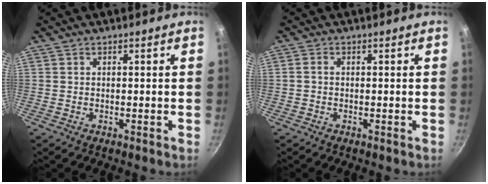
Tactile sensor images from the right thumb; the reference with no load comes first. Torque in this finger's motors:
{"motor_torque": [-0.45, 0.34, -0.23, 0.12, 0.03]}